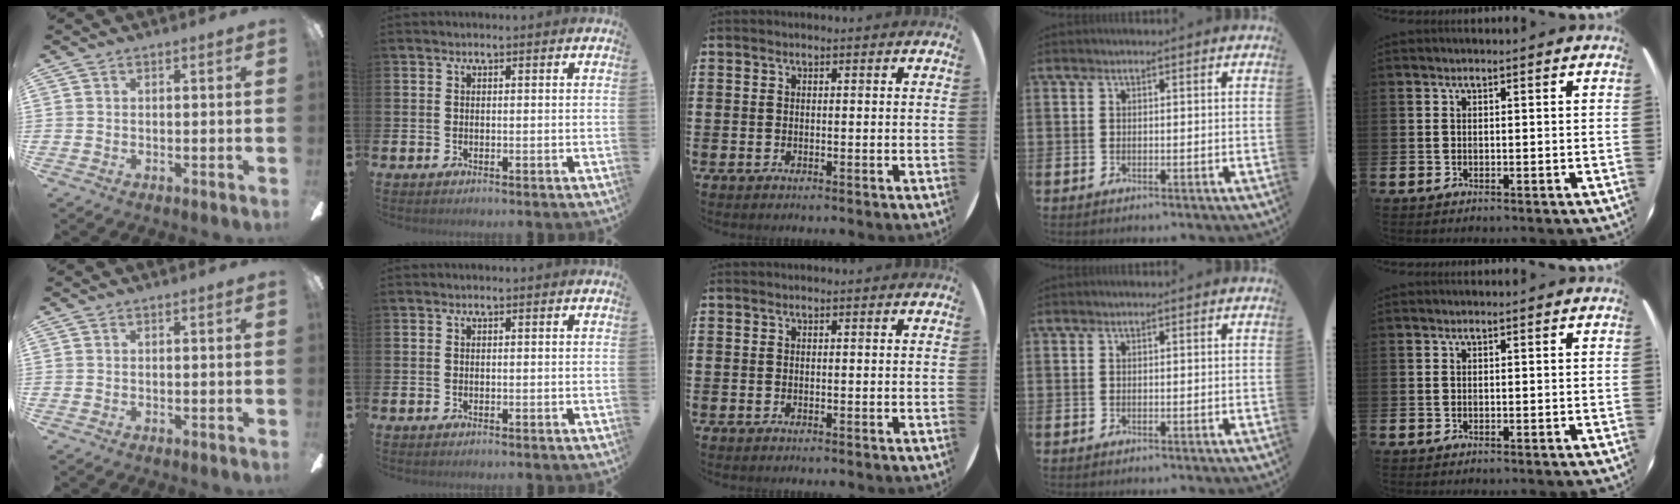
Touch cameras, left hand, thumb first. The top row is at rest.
{}